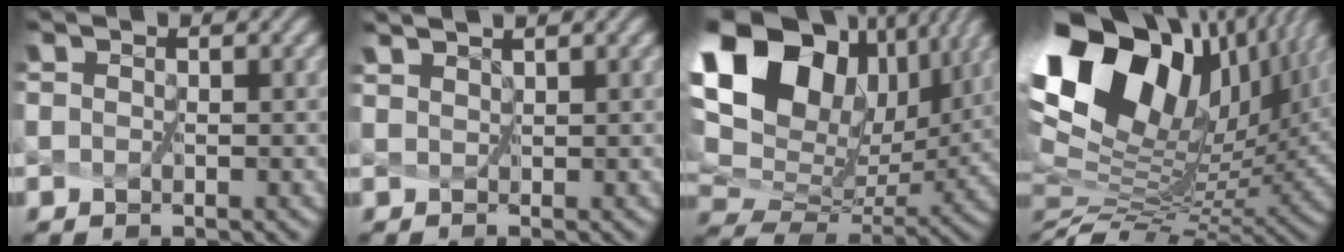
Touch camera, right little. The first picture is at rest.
{"total": 1.1, "force": [1.0, 0.0, 0.3], "torque": [-0.012, 0.005, 0.026]}
{"total": 17.9, "force": [8.2, 11.5, 10.9], "torque": [-0.226, 0.049, 0.157]}
{"total": 16.7, "force": [5.9, 9.5, 12.4], "torque": [-0.240, 0.023, 0.118]}